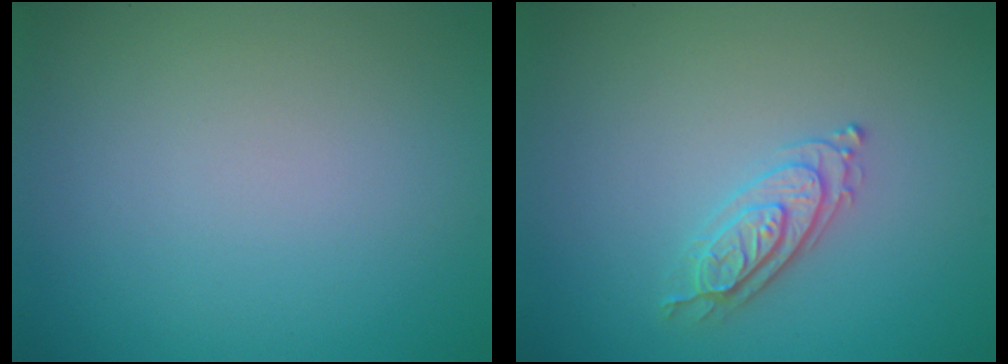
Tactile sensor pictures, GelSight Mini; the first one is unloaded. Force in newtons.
{"total": 2.2, "press": 2.2, "slide": 0.4}